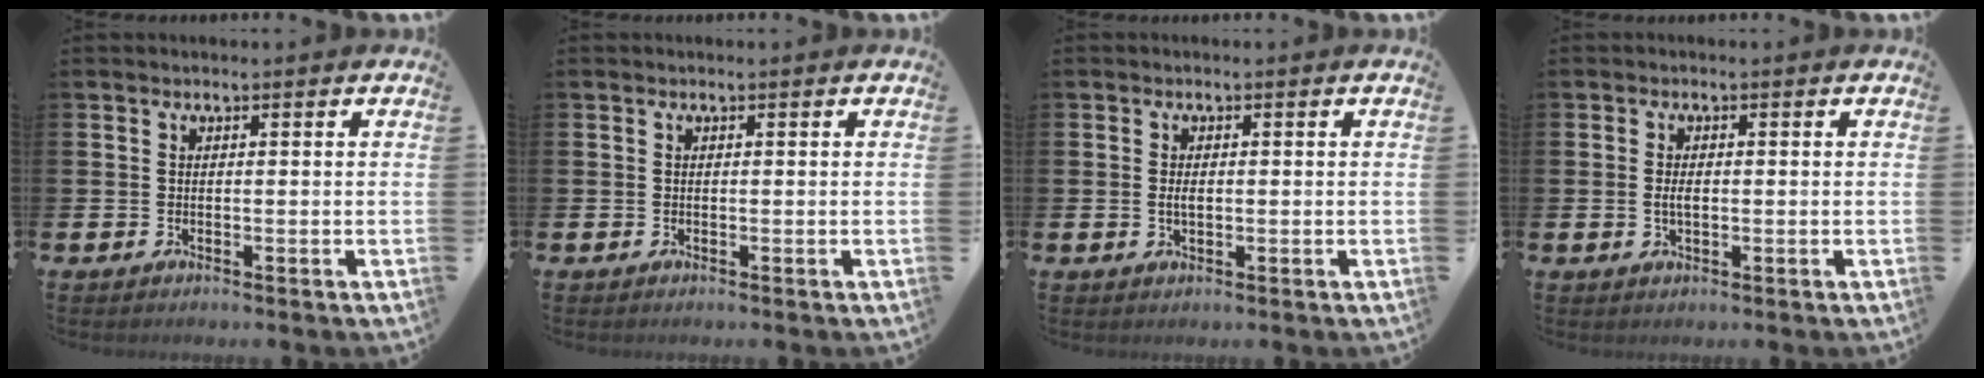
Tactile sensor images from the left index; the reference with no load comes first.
{"total": 0.0}
{"total": 1.4, "force": [0.0, 0.7, 1.2], "torque": [-0.020, 0.002, -0.002]}
{"total": 1.9, "force": [-0.1, 0.9, 1.6], "torque": [-0.028, 0.002, -0.005]}